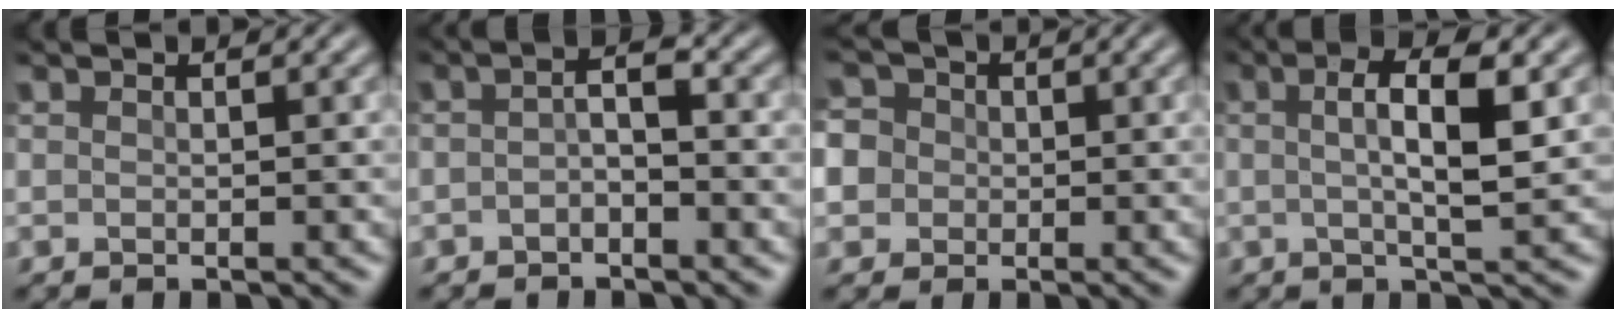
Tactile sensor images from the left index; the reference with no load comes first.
{"total": 2.0, "force": [-1.0, 0.7, 1.6], "torque": [-0.032, 0.005, -0.025]}
{"total": 6.5, "force": [0.8, 5.9, 2.6], "torque": [-0.059, 0.030, -0.013]}
{"total": 5.2, "force": [0.7, 1.2, 5.0], "torque": [-0.081, 0.006, 0.007]}